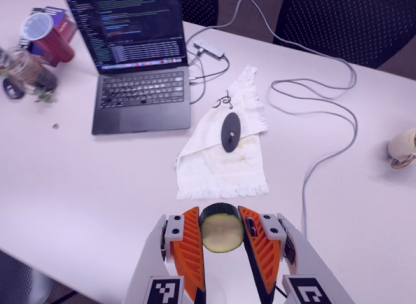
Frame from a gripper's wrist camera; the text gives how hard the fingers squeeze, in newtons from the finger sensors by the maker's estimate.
{"total": 12.5, "left": 12.4, "right": 12.6}